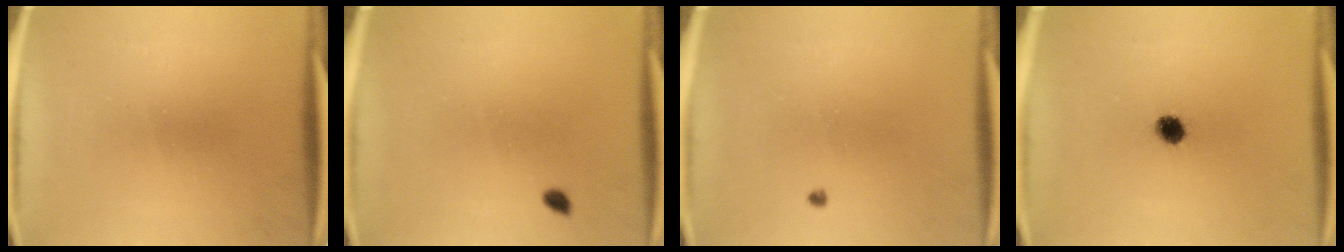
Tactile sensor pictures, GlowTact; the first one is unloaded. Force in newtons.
{"total": 0.9}
{"total": 0.7}
{"total": 3.9}